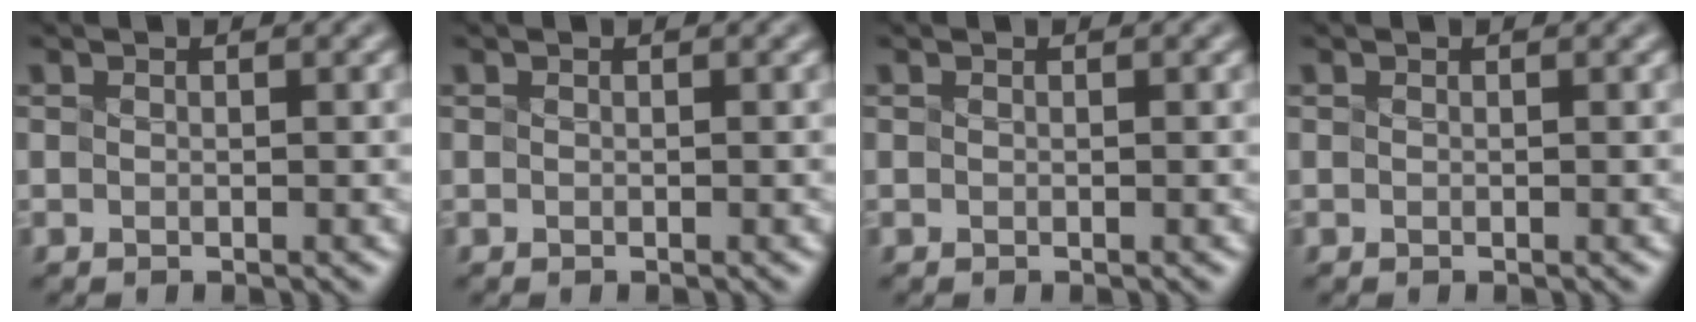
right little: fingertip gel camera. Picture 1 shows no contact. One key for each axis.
{"total": 0.0}
{"total": 0.0}
{"total": 0.0}